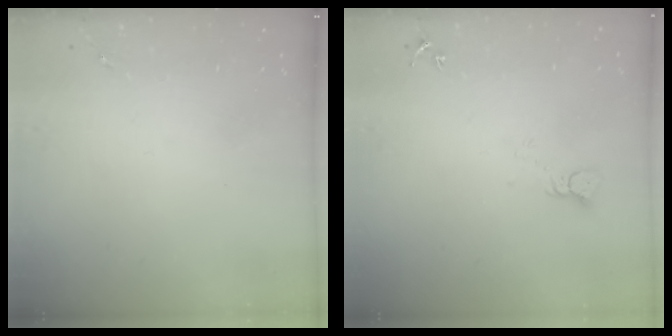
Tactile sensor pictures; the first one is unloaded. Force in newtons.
{"total": 3.1, "press": 3.1, "slide": 0.2}